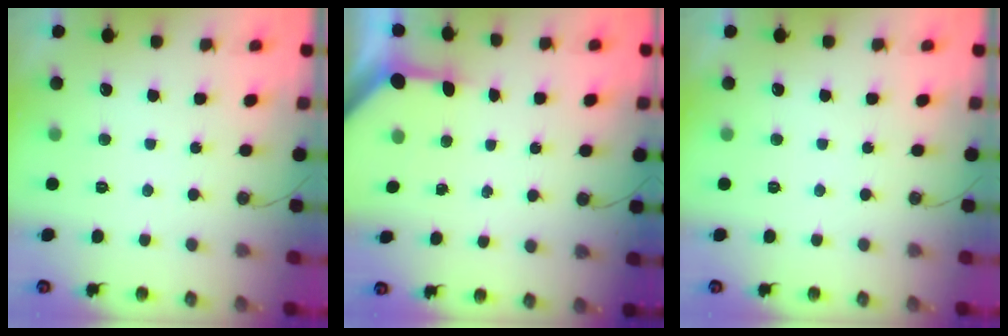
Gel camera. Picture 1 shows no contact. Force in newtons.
{"total": 3.4, "press": 3.3, "slide": 0.4}
{"total": 0.0}